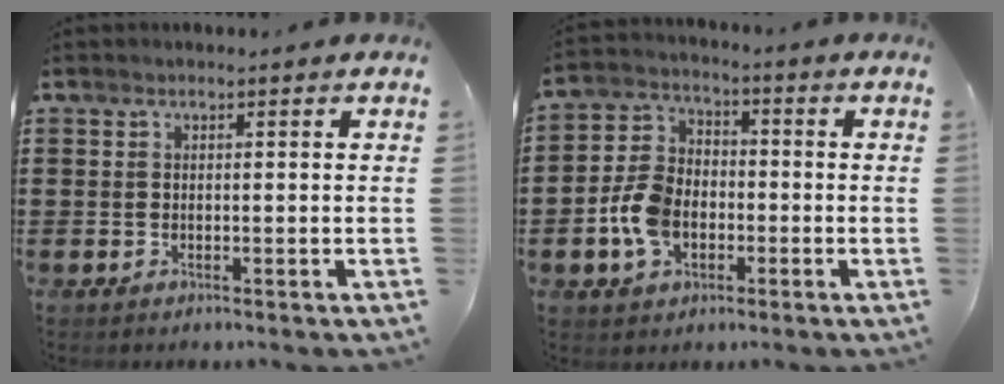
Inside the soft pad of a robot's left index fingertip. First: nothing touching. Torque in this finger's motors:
{"motor_torque": [0.73, 0.25, 0.45, 0.09]}